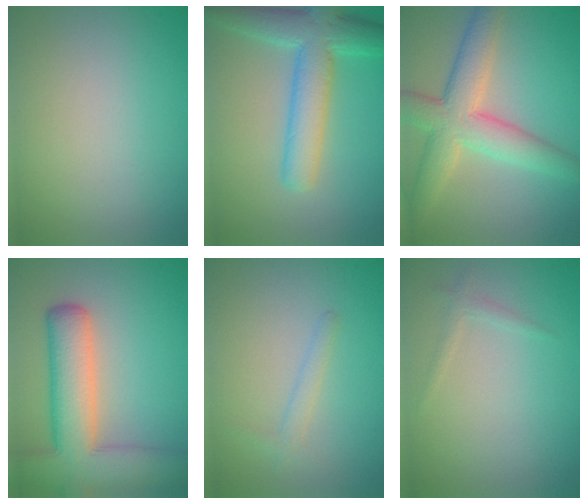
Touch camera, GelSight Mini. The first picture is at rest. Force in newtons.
{"total": 6.5, "press": 6.5, "slide": 0.2}
{"total": 6.9, "press": 6.9, "slide": 0.4}
{"total": 9.3, "press": 9.2, "slide": 0.5}
{"total": 1.3, "press": 1.3, "slide": 0.0}
{"total": 0.9, "press": 0.9, "slide": 0.0}